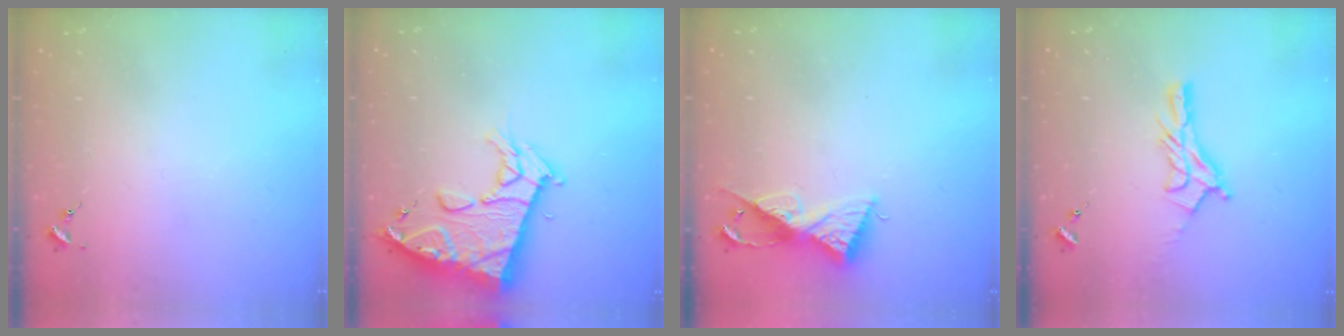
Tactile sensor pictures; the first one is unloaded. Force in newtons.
{"total": 16.7, "press": 16.6, "slide": 1.9}
{"total": 9.1, "press": 9.1, "slide": 0.5}
{"total": 11.1, "press": 11.0, "slide": 0.8}